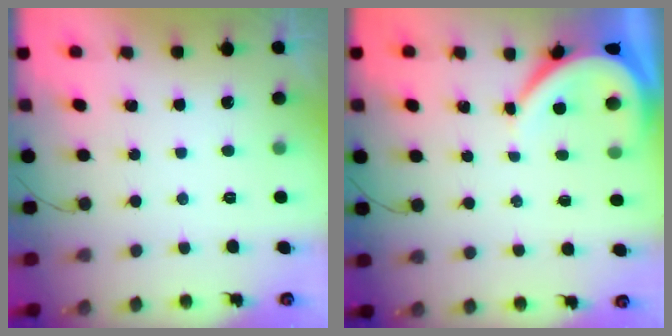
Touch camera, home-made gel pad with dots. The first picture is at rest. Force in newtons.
{"total": 5.4, "press": 5.4, "slide": 0.7}